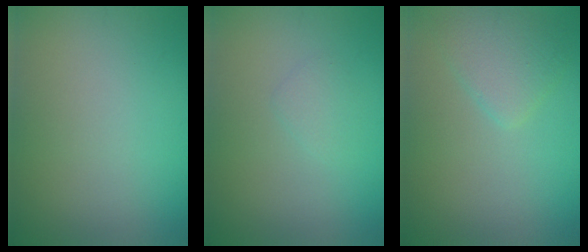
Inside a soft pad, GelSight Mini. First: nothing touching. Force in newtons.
{"total": 0.9, "press": 0.9, "slide": 0.1}
{"total": 2.5, "press": 2.5, "slide": 0.2}